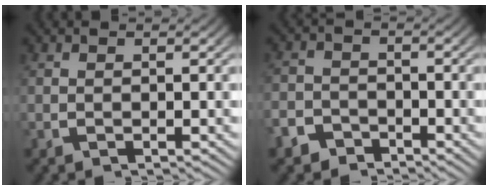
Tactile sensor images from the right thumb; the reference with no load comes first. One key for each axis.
{"total": 4.0, "fx": -3.5, "fy": 1.8, "fz": -0.5, "tx": -0.002, "ty": -0.020, "tz": -0.063}